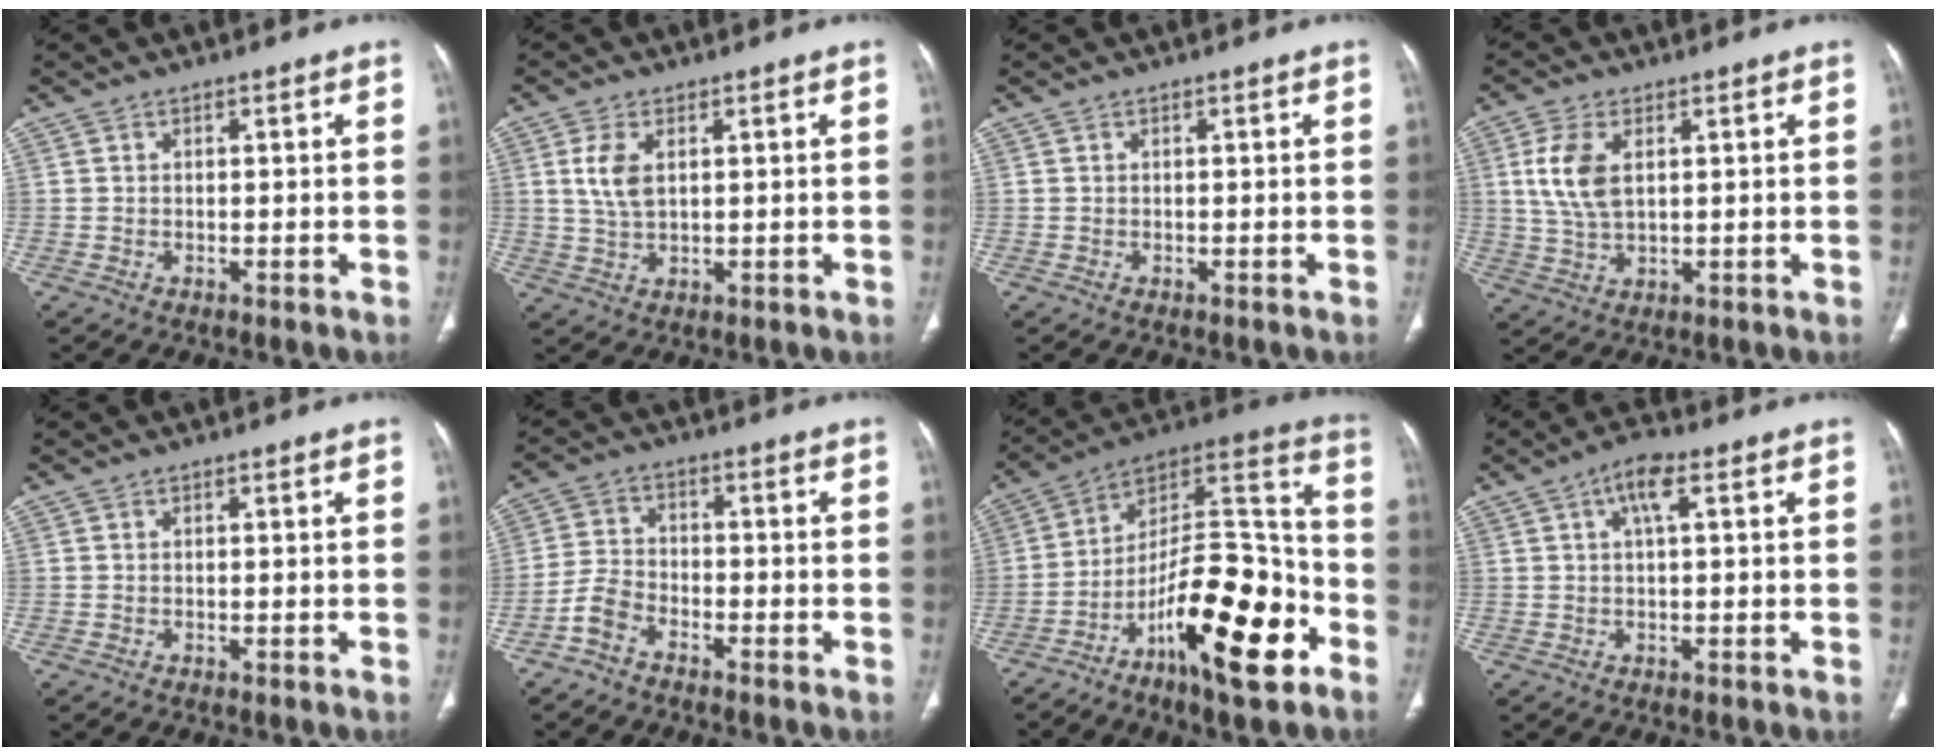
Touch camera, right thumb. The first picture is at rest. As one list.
[{"total": 5.4, "force": [1.4, 2.9, 4.3], "torque": [-0.093, -0.002, 0.031]}, {"total": 0.0}, {"total": 8.1, "force": [2.0, 4.4, 6.5], "torque": [-0.142, -0.002, 0.043]}, {"total": 0.0}, {"total": 4.6, "force": [-3.3, 2.4, 2.0], "torque": [-0.043, 0.023, -0.073]}, {"total": 24.0, "force": [-11.4, 7.9, 19.6], "torque": [-0.311, 0.075, -0.186]}, {"total": 5.0, "force": [1.5, 1.6, 4.4], "torque": [-0.081, 0.007, 0.021]}]